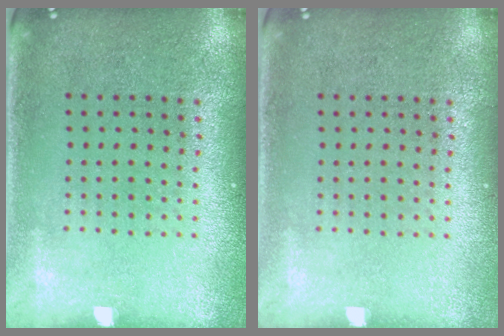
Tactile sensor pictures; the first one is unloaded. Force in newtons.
{"total": 0.0}